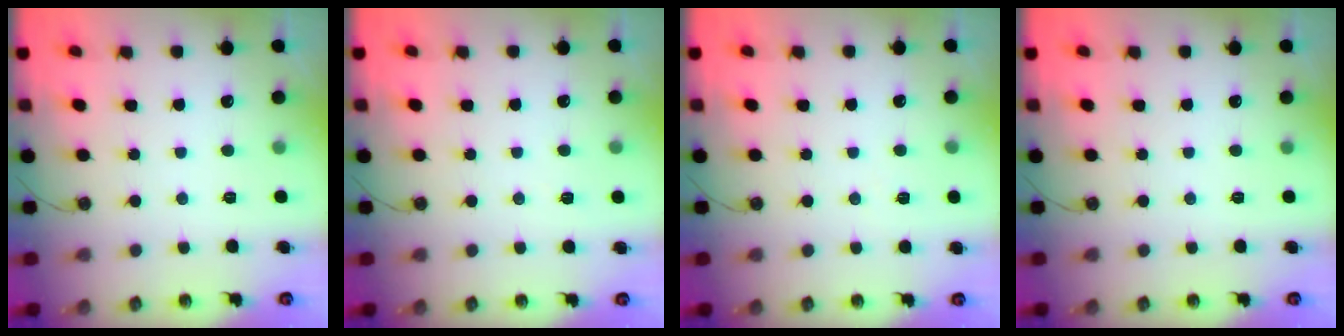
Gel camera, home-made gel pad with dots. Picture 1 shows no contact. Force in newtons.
{"total": 2.0, "press": 0.8, "slide": 1.8}
{"total": 5.4, "press": 3.6, "slide": 4.0}
{"total": 0.0}